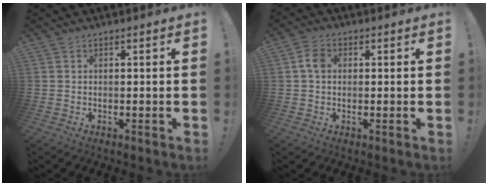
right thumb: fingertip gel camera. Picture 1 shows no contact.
{"total": 4.4, "force": [0.5, 3.1, 3.1], "torque": [-0.051, 0.009, 0.009]}